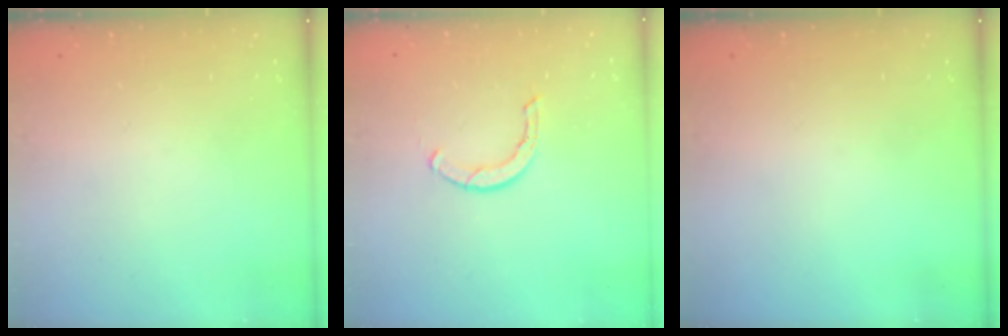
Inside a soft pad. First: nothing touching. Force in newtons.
{"total": 1.7, "press": 1.6, "slide": 0.3}
{"total": 0.0}